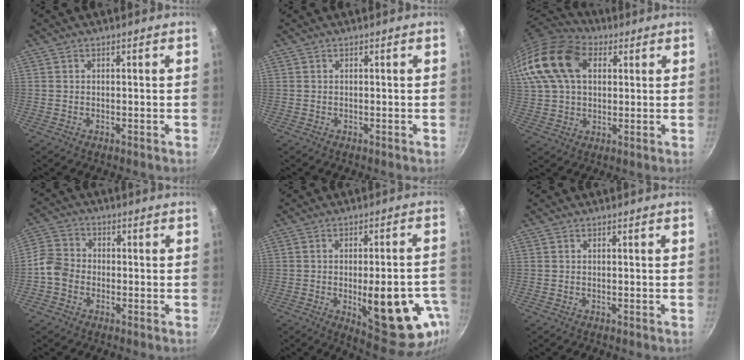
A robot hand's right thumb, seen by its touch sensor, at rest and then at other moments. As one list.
[{"total": 0.0}, {"total": 19.7, "force": [6.2, 13.4, 13.1], "torque": [-0.268, 0.017, 0.101]}, {"total": 5.8, "force": [-1.8, 4.8, 2.6], "torque": [-0.033, 0.018, -0.051]}, {"total": 19.9, "force": [-5.9, 7.4, 17.5], "torque": [-0.190, 0.002, -0.065]}, {"total": 0.0}]